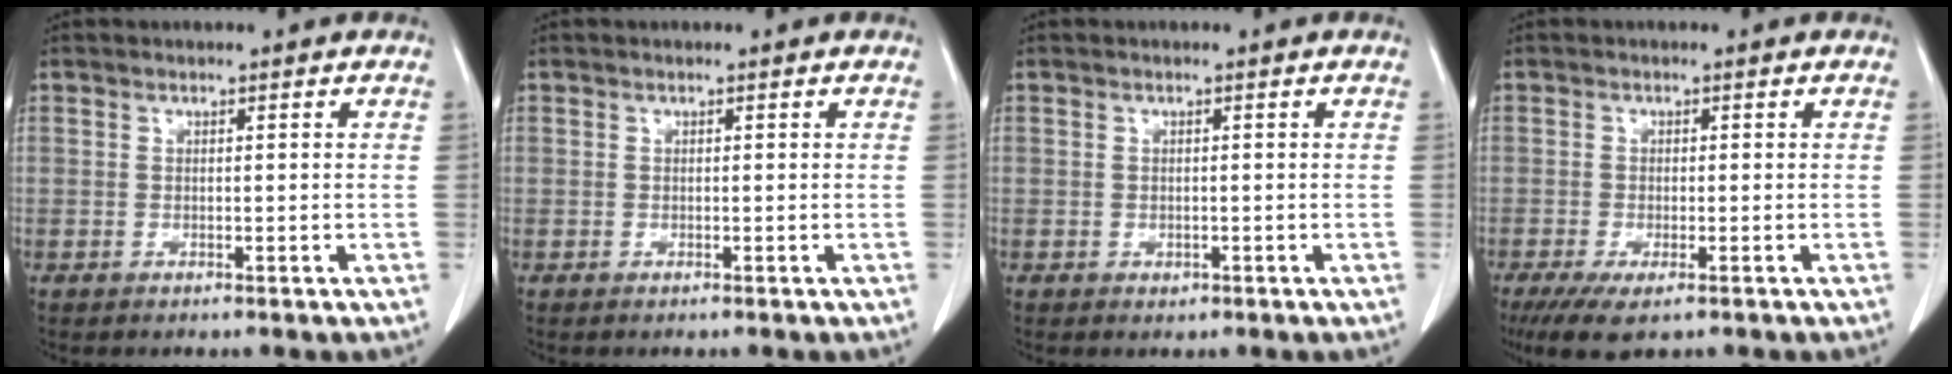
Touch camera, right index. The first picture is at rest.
{"total": 0.0}
{"total": 0.7, "force": [-0.2, 0.6, 0.3], "torque": [-0.005, 0.001, 0.002]}
{"total": 5.6, "force": [-3.5, 1.6, 4.1], "torque": [-0.069, -0.015, -0.055]}